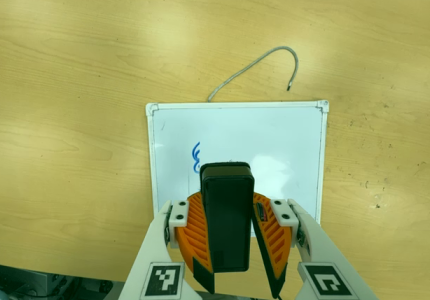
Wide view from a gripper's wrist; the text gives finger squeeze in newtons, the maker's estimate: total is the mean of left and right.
{"total": 11.6, "left": 10.8, "right": 12.4}